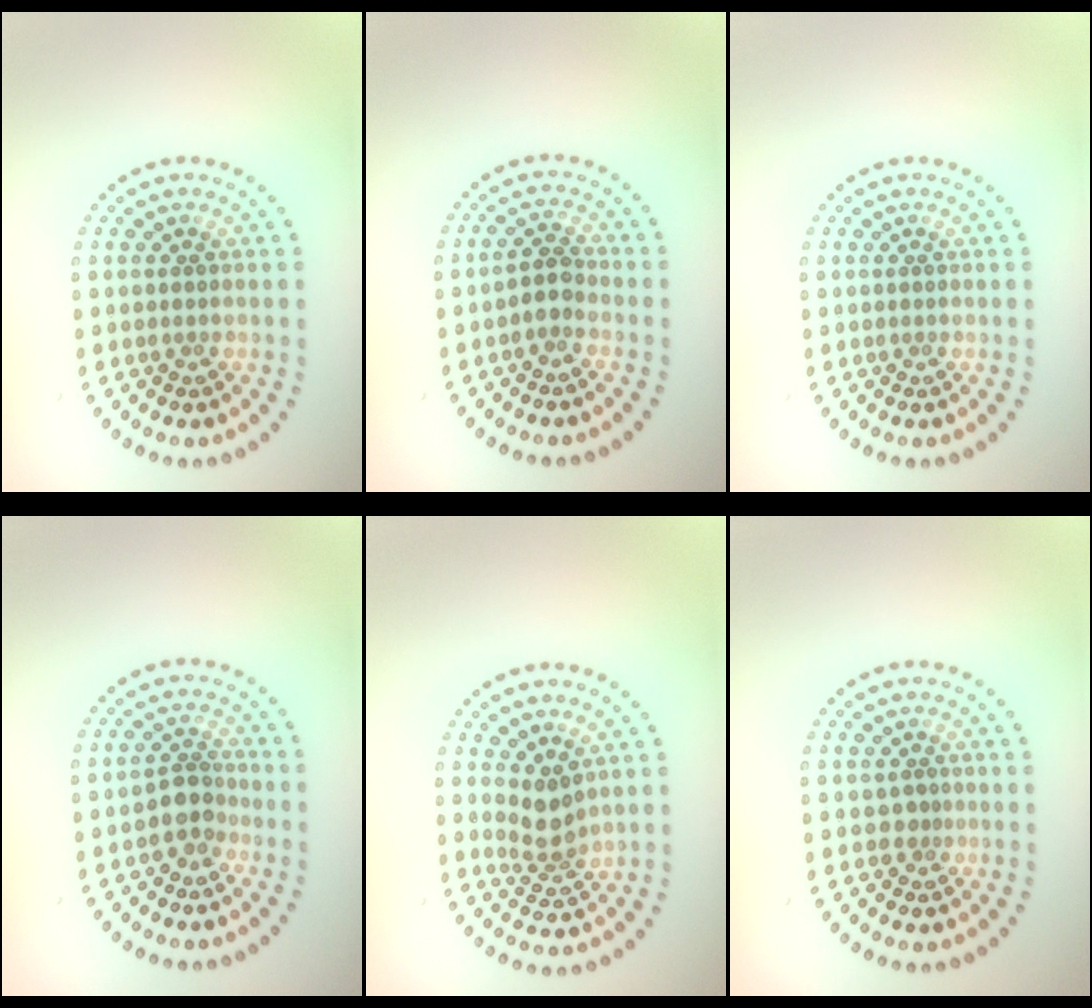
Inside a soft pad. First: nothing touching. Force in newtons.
{"total": 1.7, "press": 1.5, "slide": 0.8}
{"total": 0.0}
{"total": 2.3, "press": 1.9, "slide": 1.3}
{"total": 2.5, "press": 1.9, "slide": 1.6}
{"total": 0.7, "press": 0.3, "slide": 0.7}